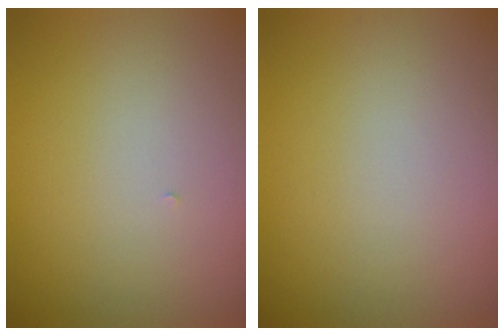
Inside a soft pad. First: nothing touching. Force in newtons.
{"total": 0.0}